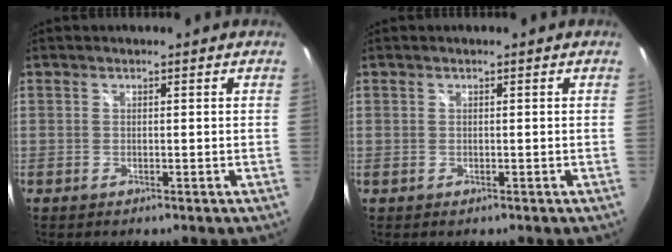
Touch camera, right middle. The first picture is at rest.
{"total": 0.0}